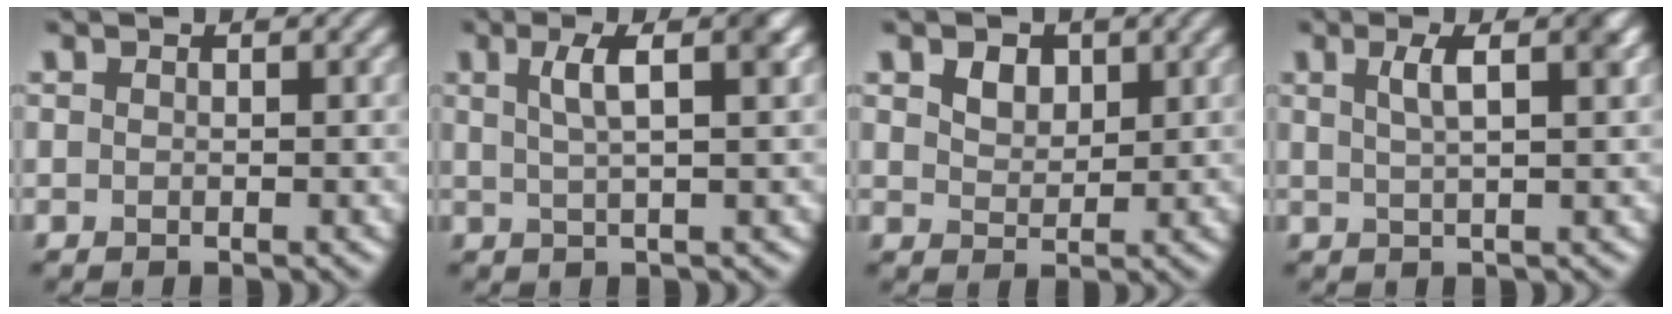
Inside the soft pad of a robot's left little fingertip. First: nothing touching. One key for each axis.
{"total": 3.9, "fx": 1.3, "fy": 1.0, "fz": 3.5, "tx": -0.049, "ty": 0.009, "tz": 0.020}
{"total": 2.3, "fx": 1.2, "fy": 1.5, "fz": 1.2, "tx": -0.026, "ty": -0.003, "tz": 0.020}
{"total": 3.5, "fx": 1.3, "fy": 1.0, "fz": 3.1, "tx": -0.038, "ty": 0.009, "tz": 0.018}